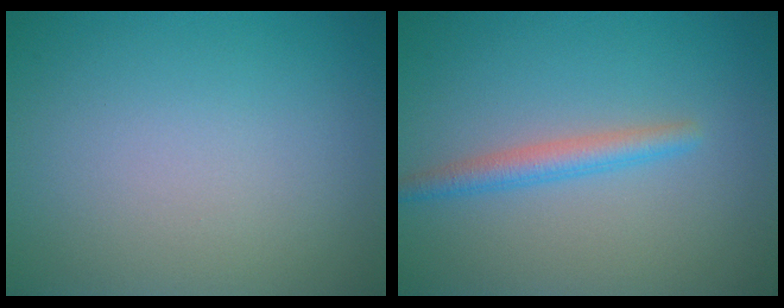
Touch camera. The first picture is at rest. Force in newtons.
{"total": 2.3, "press": 2.2, "slide": 0.2}